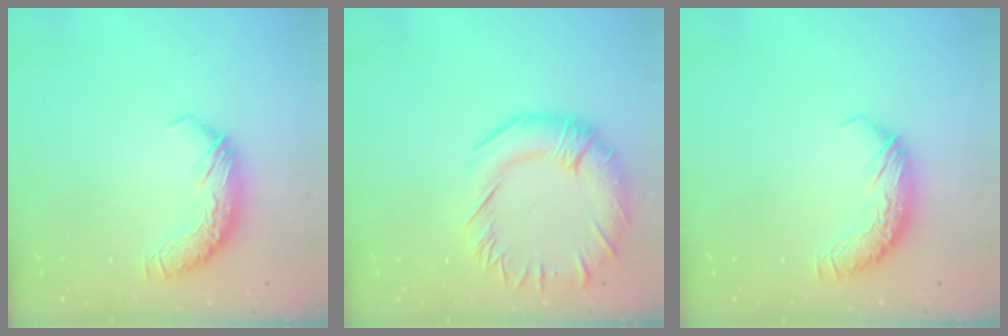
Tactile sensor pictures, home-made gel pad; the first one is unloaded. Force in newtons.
{"total": 7.6, "press": 7.3, "slide": 1.9}
{"total": 0.0}